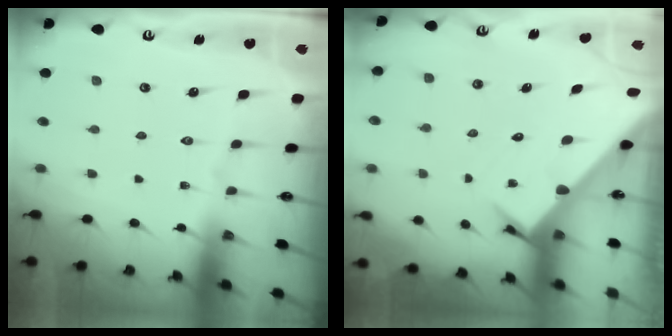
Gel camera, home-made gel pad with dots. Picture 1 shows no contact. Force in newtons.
{"total": 3.5, "press": 3.5, "slide": 0.2}